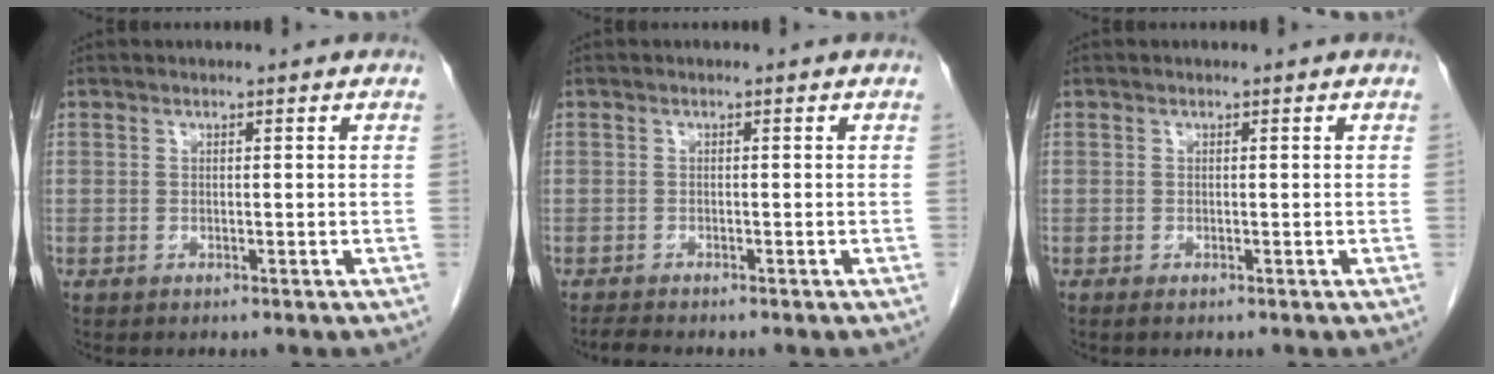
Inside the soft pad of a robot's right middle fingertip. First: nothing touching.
{"total": 1.3, "force": [-1.2, -0.2, 0.4], "torque": [-0.014, -0.006, -0.023]}
{"total": 0.0}